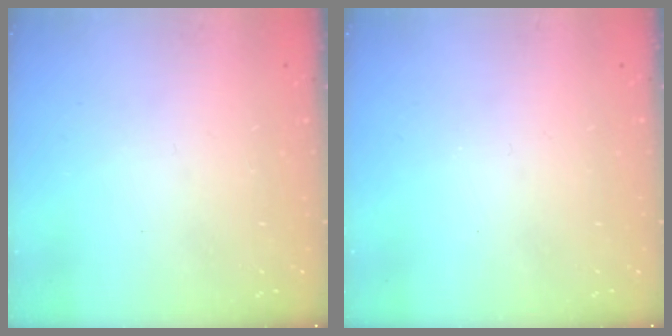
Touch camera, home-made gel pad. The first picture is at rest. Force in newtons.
{"total": 0.0}